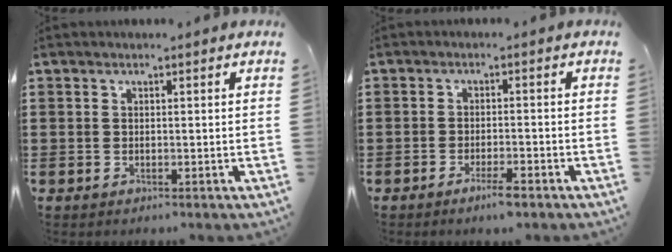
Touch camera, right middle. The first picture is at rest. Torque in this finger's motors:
{"motor_torque": [-0.05, -0.03, 0.02, 0.01]}